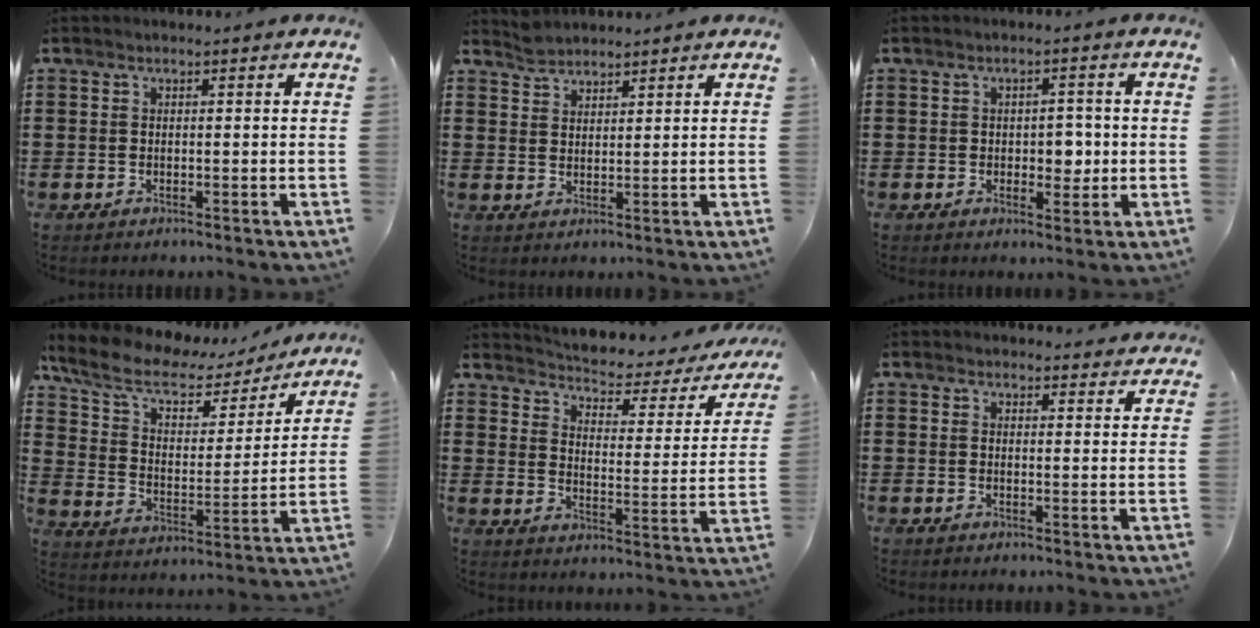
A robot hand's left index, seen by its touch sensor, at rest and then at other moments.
{"total": 2.2, "force": [2.2, 0.4, -0.1], "torque": [-0.005, 0.001, 0.043]}
{"total": 3.5, "force": [-0.2, 2.2, 2.8], "torque": [-0.040, 0.000, -0.010]}
{"total": 8.7, "force": [5.9, 4.2, 4.8], "torque": [-0.120, -0.022, 0.099]}
{"total": 2.7, "force": [2.4, 0.7, 1.0], "torque": [-0.039, -0.026, 0.029]}
{"total": 2.0, "force": [2.0, 0.4, 0.1], "torque": [0.001, -0.006, 0.037]}